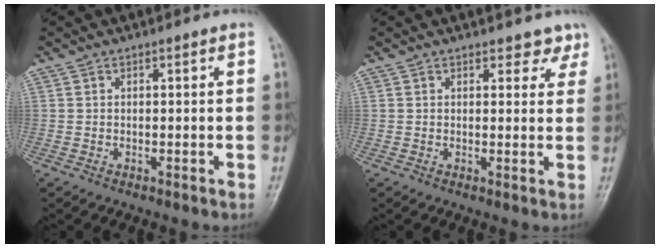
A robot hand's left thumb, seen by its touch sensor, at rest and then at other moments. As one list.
[{"total": 2.9, "force": [2.4, 1.6, 0.6], "torque": [0.018, -0.013, 0.018]}]